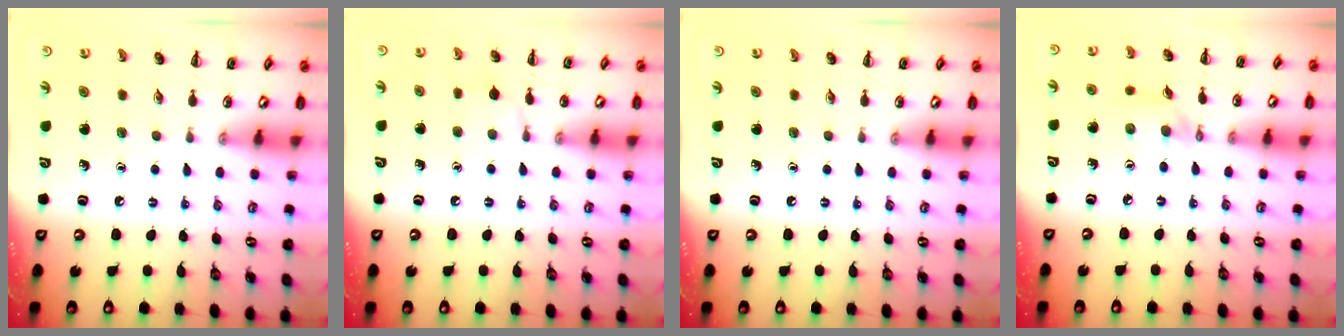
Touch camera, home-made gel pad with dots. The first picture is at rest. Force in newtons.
{"total": 4.9, "press": 4.6, "slide": 1.8}
{"total": 0.0}
{"total": 3.8, "press": 3.7, "slide": 1.1}